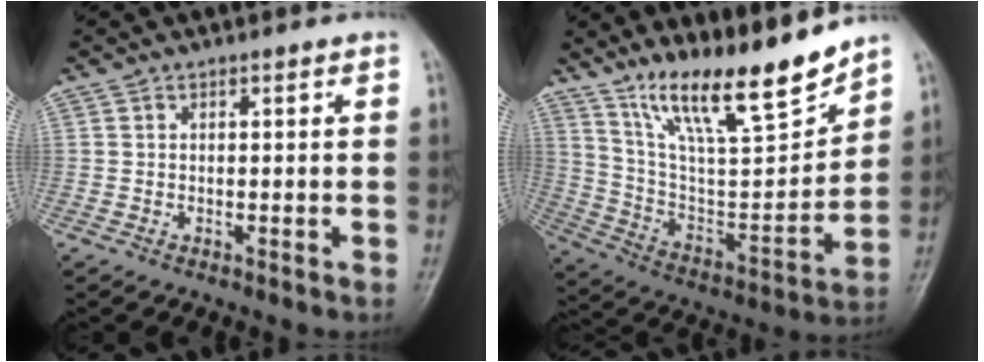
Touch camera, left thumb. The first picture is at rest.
{"total": 19.3, "force": [14.9, 3.6, 11.7], "torque": [-0.159, -0.085, 0.268]}